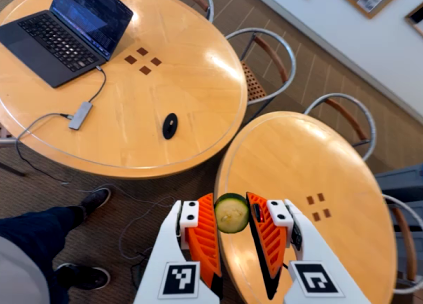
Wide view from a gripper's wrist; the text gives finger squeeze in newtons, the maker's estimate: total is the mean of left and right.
{"total": 7.9, "left": 8.0, "right": 7.9}